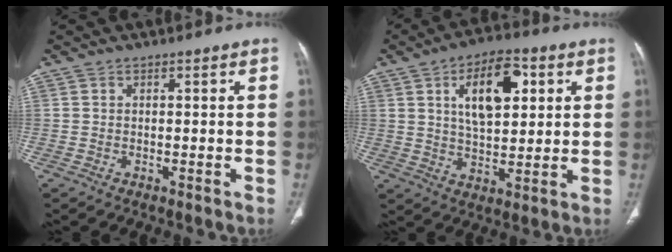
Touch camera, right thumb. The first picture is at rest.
{"total": 13.2, "force": [4.3, 6.7, 10.6], "torque": [-0.142, -0.006, 0.071]}